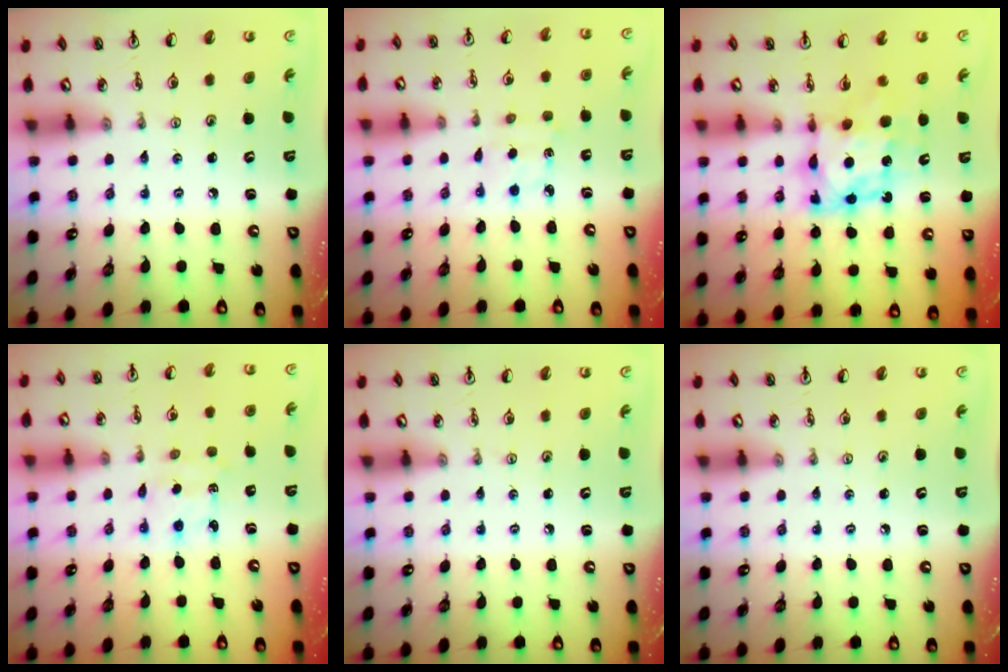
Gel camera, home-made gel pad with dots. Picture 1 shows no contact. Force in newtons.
{"total": 3.4, "press": 3.3, "slide": 0.5}
{"total": 8.7, "press": 8.6, "slide": 1.3}
{"total": 2.2, "press": 2.1, "slide": 0.5}
{"total": 0.0}
{"total": 0.0}